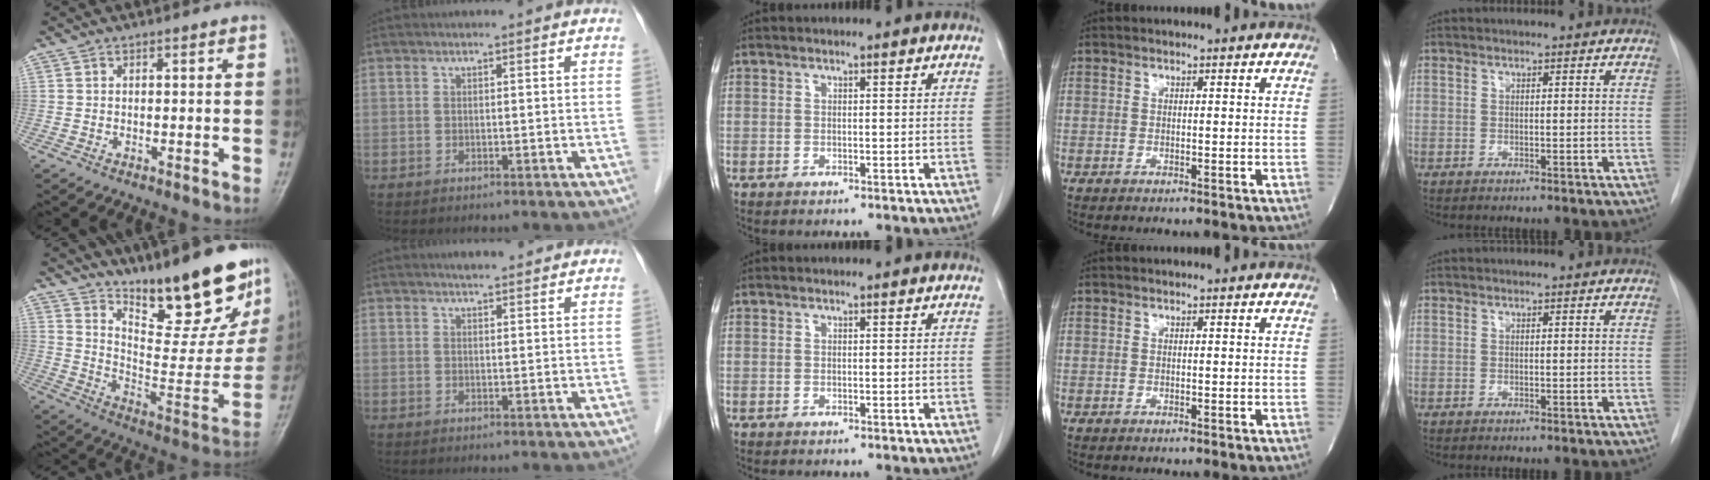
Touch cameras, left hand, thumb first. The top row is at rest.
{"thumb": {"total": 25.1, "force": [18.0, 7.5, 15.8], "torque": [-0.188, -0.108, 0.271]}, "index": {"total": 4.2, "force": [3.7, 1.1, 1.7], "torque": [-0.016, 0.015, 0.054]}}